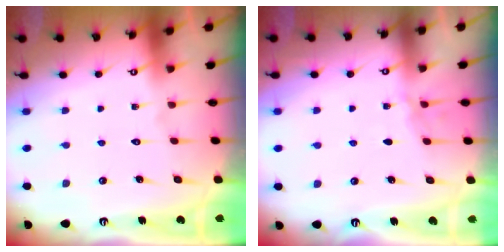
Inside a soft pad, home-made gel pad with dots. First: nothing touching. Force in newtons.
{"total": 3.5, "press": 3.5, "slide": 0.5}